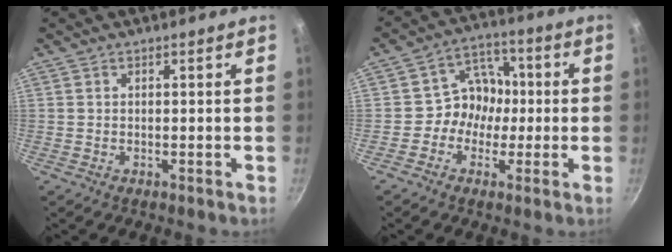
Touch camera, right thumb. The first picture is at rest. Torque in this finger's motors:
{"motor_torque": [-0.31, -0.12, 0.49, -0.16, -0.01]}